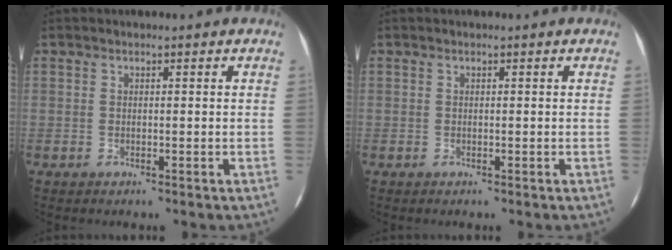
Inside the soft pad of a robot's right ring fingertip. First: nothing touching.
{"total": 0.0}